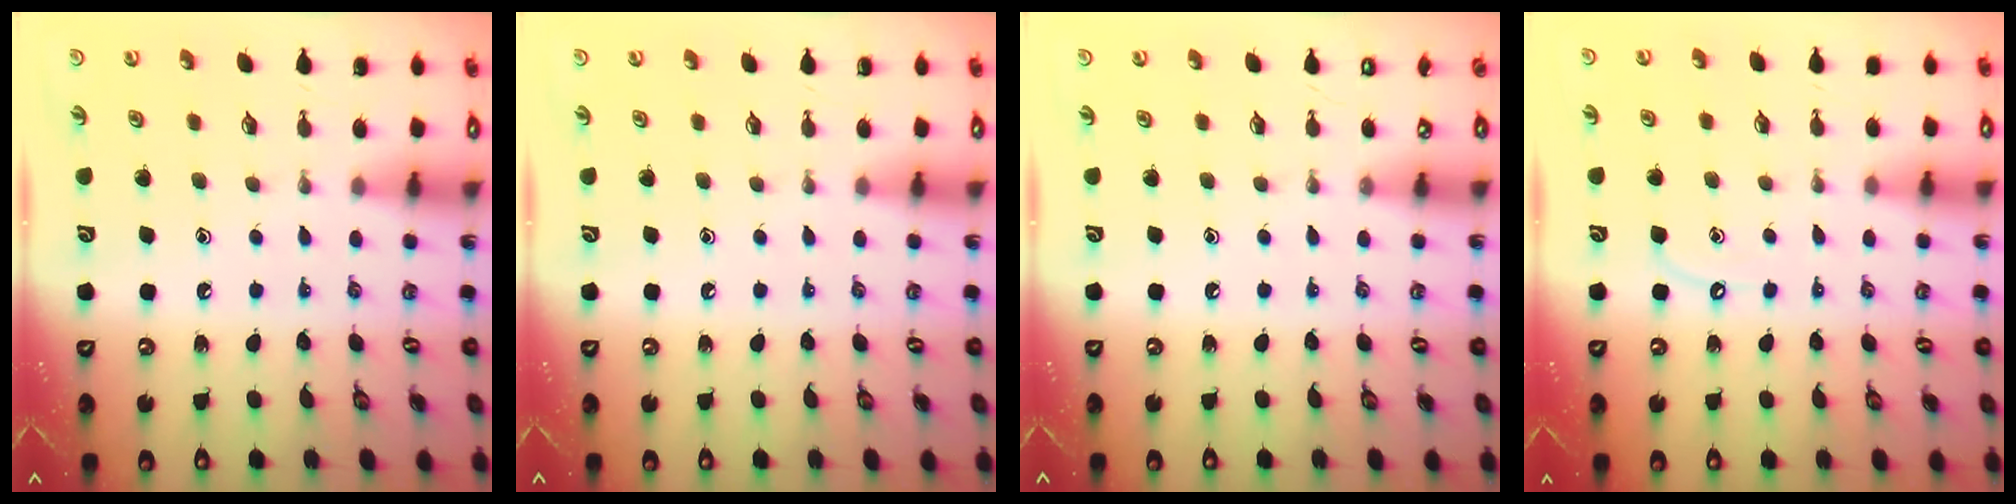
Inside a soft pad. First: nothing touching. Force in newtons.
{"total": 0.0}
{"total": 0.0}
{"total": 3.6, "press": 3.6, "slide": 0.5}